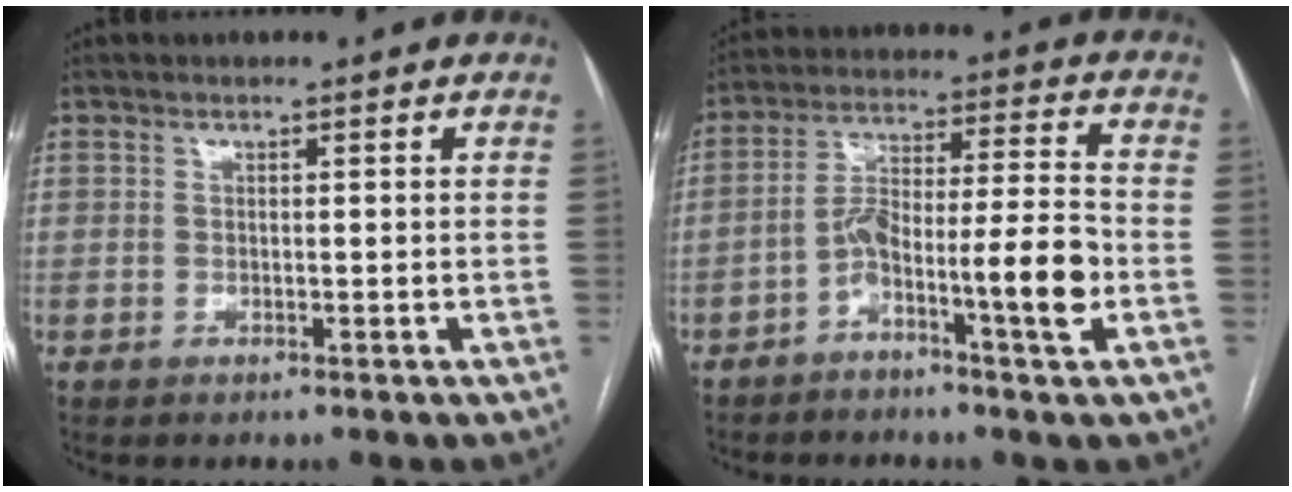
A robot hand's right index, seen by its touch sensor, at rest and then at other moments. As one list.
[{"total": 10.6, "force": [-4.5, 0.5, 9.6], "torque": [-0.164, 0.027, -0.078]}]